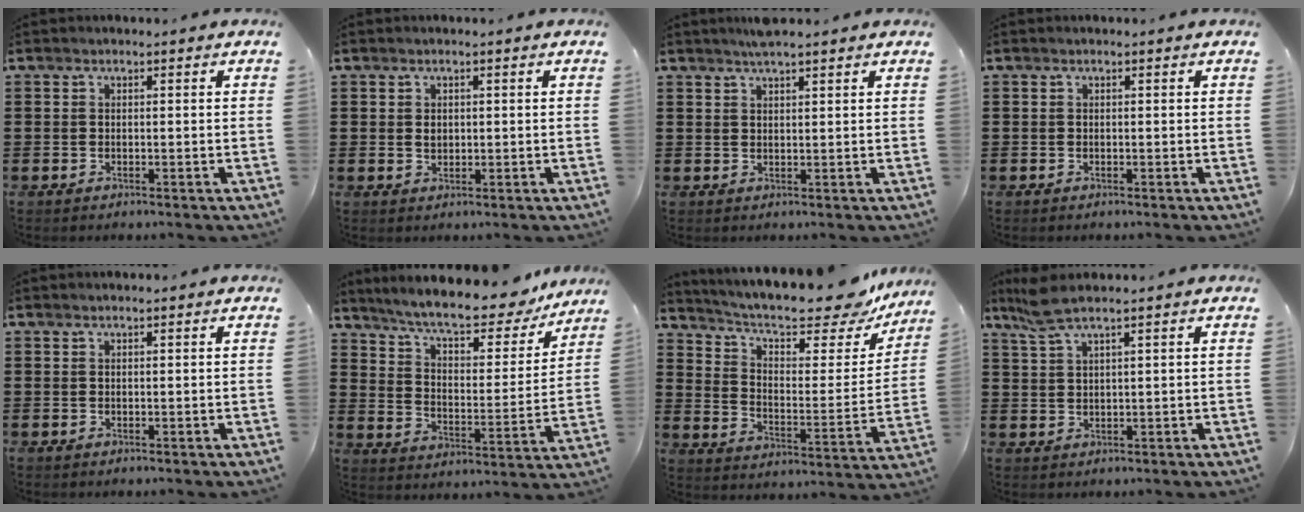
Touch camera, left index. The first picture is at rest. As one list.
[{"total": 1.2, "force": [0.3, 0.9, 0.7], "torque": [-0.017, 0.006, 0.005]}, {"total": 2.4, "force": [2.2, 0.1, 1.0], "torque": [-0.024, 0.002, 0.040]}, {"total": 0.0}, {"total": 0.0}, {"total": 9.7, "force": [8.6, 1.1, 4.2], "torque": [-0.099, -0.051, 0.144]}, {"total": 10.7, "force": [9.3, 1.8, 5.0], "torque": [-0.105, -0.067, 0.152]}, {"total": 4.0, "force": [2.8, 0.2, 2.8], "torque": [-0.061, 0.003, 0.052]}]